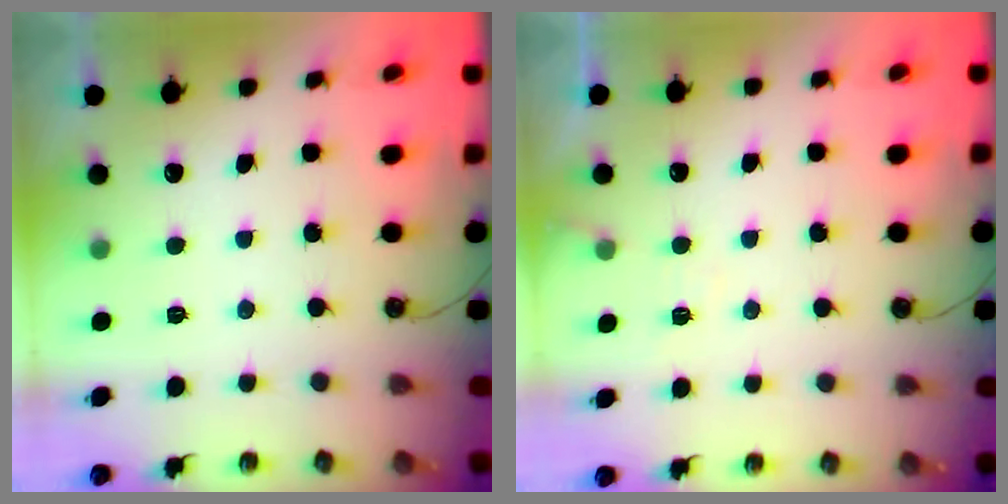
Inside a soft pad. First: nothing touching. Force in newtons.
{"total": 3.7, "press": 3.7, "slide": 0.5}